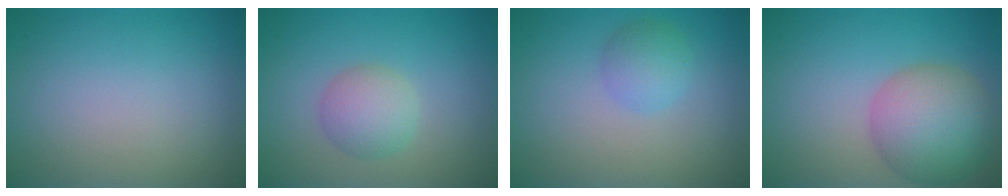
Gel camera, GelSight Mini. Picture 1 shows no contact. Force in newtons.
{"total": 3.0, "press": 3.0, "slide": 0.0}
{"total": 2.3, "press": 2.3, "slide": 0.1}
{"total": 7.3, "press": 7.3, "slide": 0.3}